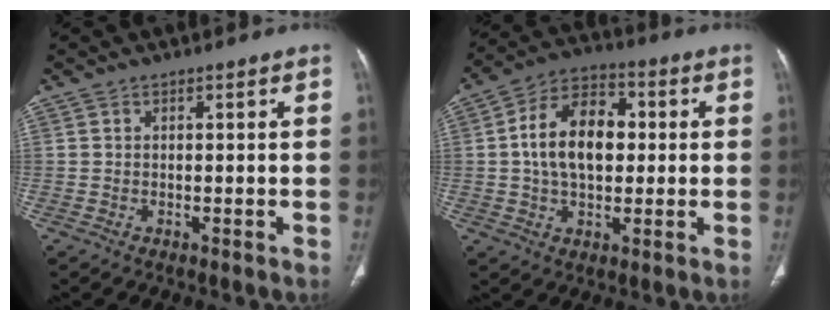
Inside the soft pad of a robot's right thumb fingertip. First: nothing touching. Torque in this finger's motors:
{"motor_torque": [-0.12, 0.60, 0.34, 0.32, 0.13]}